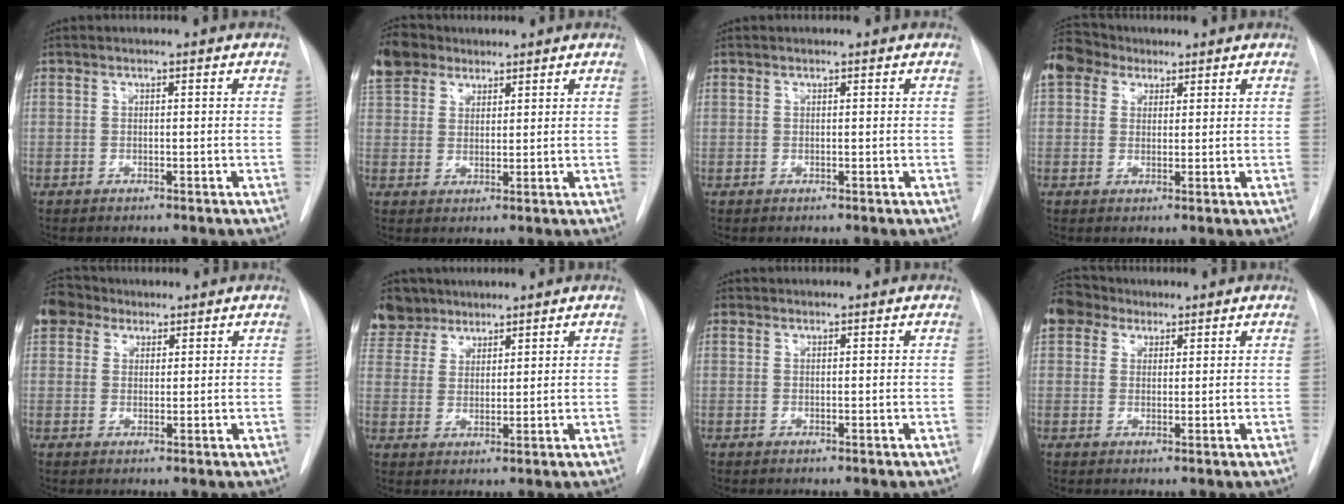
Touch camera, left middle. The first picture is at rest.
{"total": 7.9, "force": [6.1, 4.6, 2.1], "torque": [-0.051, 0.025, 0.122]}
{"total": 0.0}
{"total": 11.1, "force": [7.3, 7.4, 3.7], "torque": [-0.103, 0.053, 0.139]}
{"total": 6.1, "force": [4.6, 3.9, 1.1], "torque": [-0.023, 0.027, 0.091]}
{"total": 9.0, "force": [7.1, 5.4, 1.5], "torque": [-0.034, 0.021, 0.142]}
{"total": 0.6, "force": [0.4, 0.5, 0.1], "torque": [0.002, 0.003, 0.004]}
{"total": 6.8, "force": [5.0, 4.4, 1.4], "torque": [-0.033, 0.031, 0.099]}